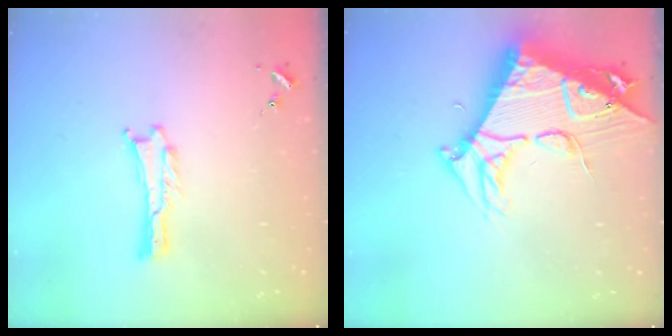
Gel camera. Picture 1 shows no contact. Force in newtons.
{"total": 11.1, "press": 11.1, "slide": 1.3}